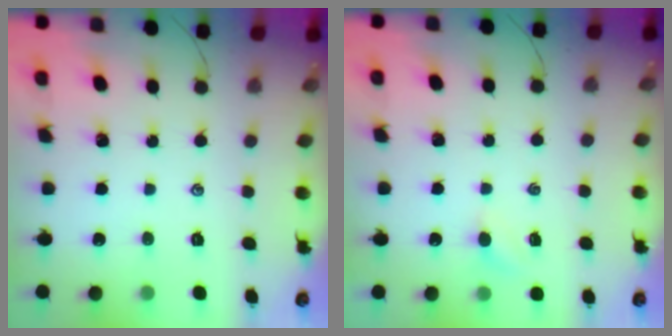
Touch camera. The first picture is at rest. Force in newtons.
{"total": 2.8, "press": 2.7, "slide": 0.9}